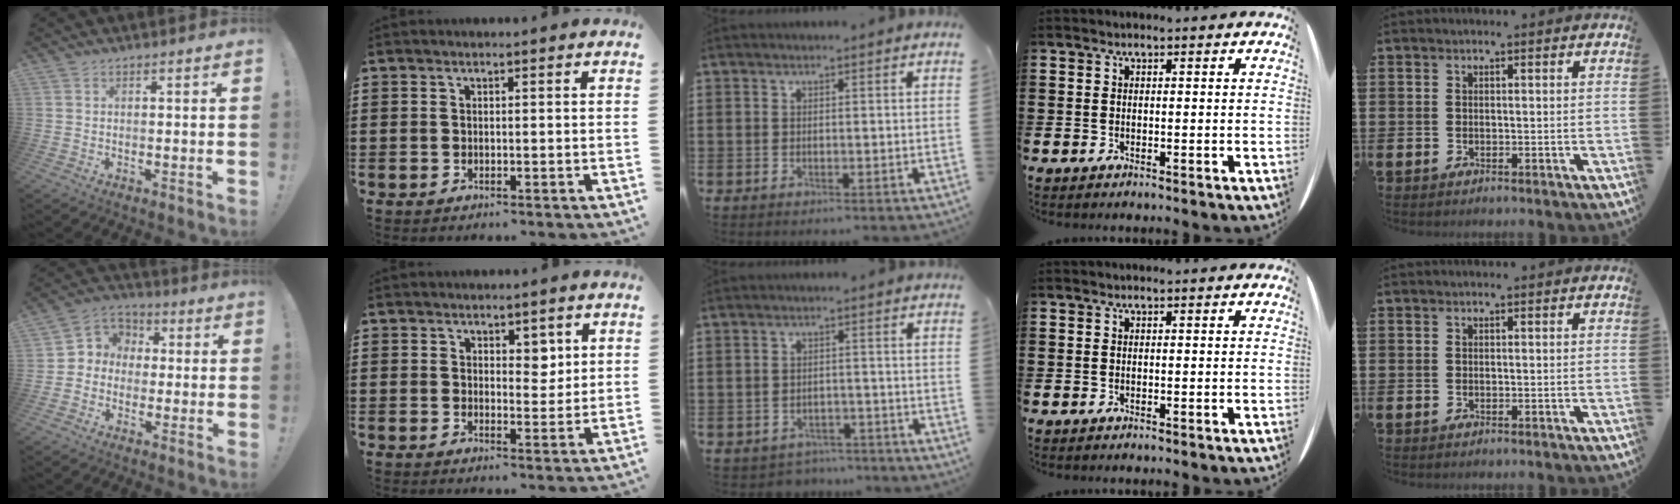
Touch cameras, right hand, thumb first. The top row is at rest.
{"thumb": {"total": 6.5, "force": [-1.4, 6.2, 1.5], "torque": [-0.021, 0.016, -0.018]}, "index": {"total": 3.1, "force": [1.9, 1.9, 1.4], "torque": [-0.017, 0.004, 0.031]}, "middle": {"total": 2.3, "force": [-2.2, 0.6, -0.3], "torque": [-0.004, 0.001, -0.049]}}